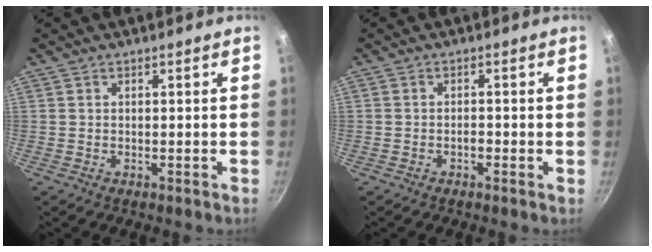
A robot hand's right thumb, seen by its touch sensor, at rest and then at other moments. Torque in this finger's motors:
{"motor_torque": [0.12, -0.05, 0.48, -0.29, -0.02]}